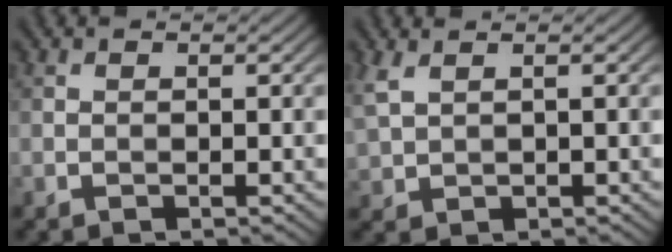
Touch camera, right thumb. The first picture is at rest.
{"total": 2.9, "force": [1.6, 1.4, 2.0], "torque": [-0.064, 0.008, 0.039]}